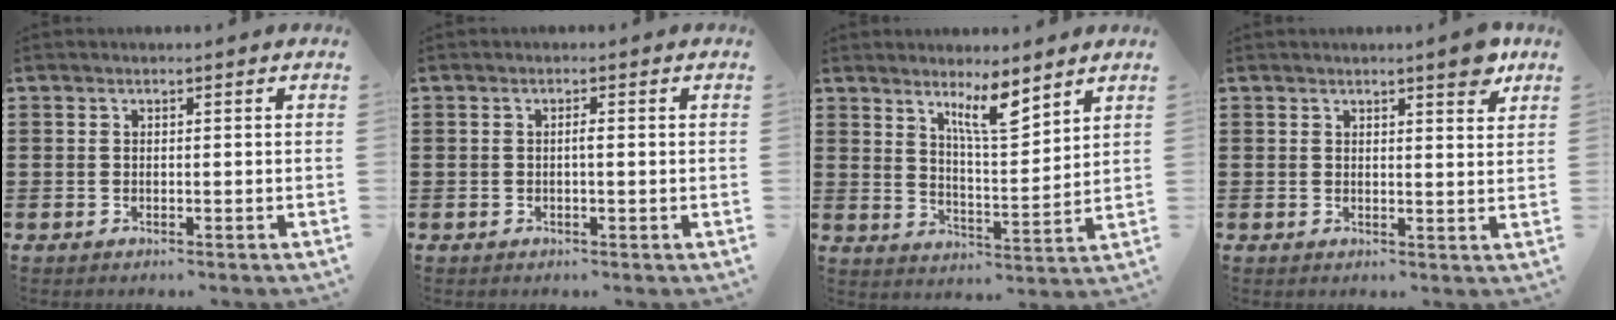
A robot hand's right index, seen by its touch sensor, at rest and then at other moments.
{"total": 0.8, "force": [-0.2, 0.0, 0.8], "torque": [-0.015, -0.004, -0.003]}
{"total": 7.2, "force": [5.2, 1.2, 4.8], "torque": [-0.091, -0.019, 0.087]}
{"total": 3.6, "force": [2.7, 0.7, 2.3], "torque": [-0.028, -0.004, 0.044]}